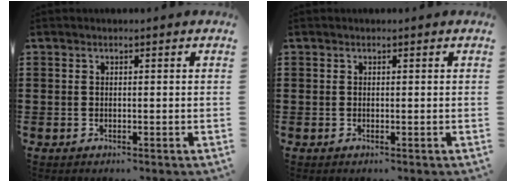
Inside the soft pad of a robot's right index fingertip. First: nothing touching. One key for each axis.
{"total": 0.0}